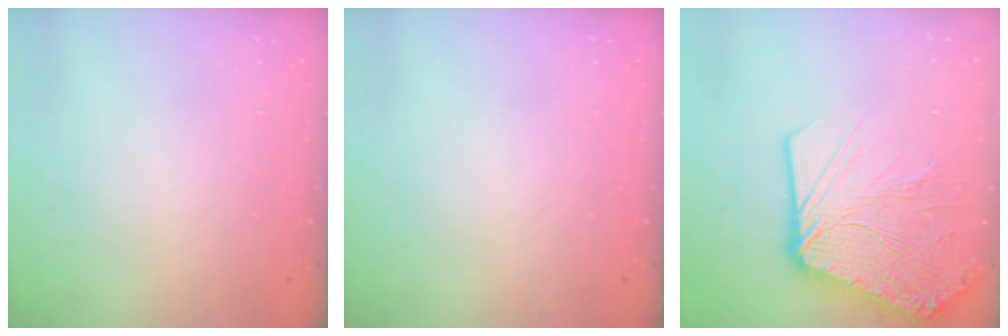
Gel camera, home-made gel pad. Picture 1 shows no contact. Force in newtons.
{"total": 0.0}
{"total": 21.3, "press": 21.2, "slide": 2.4}